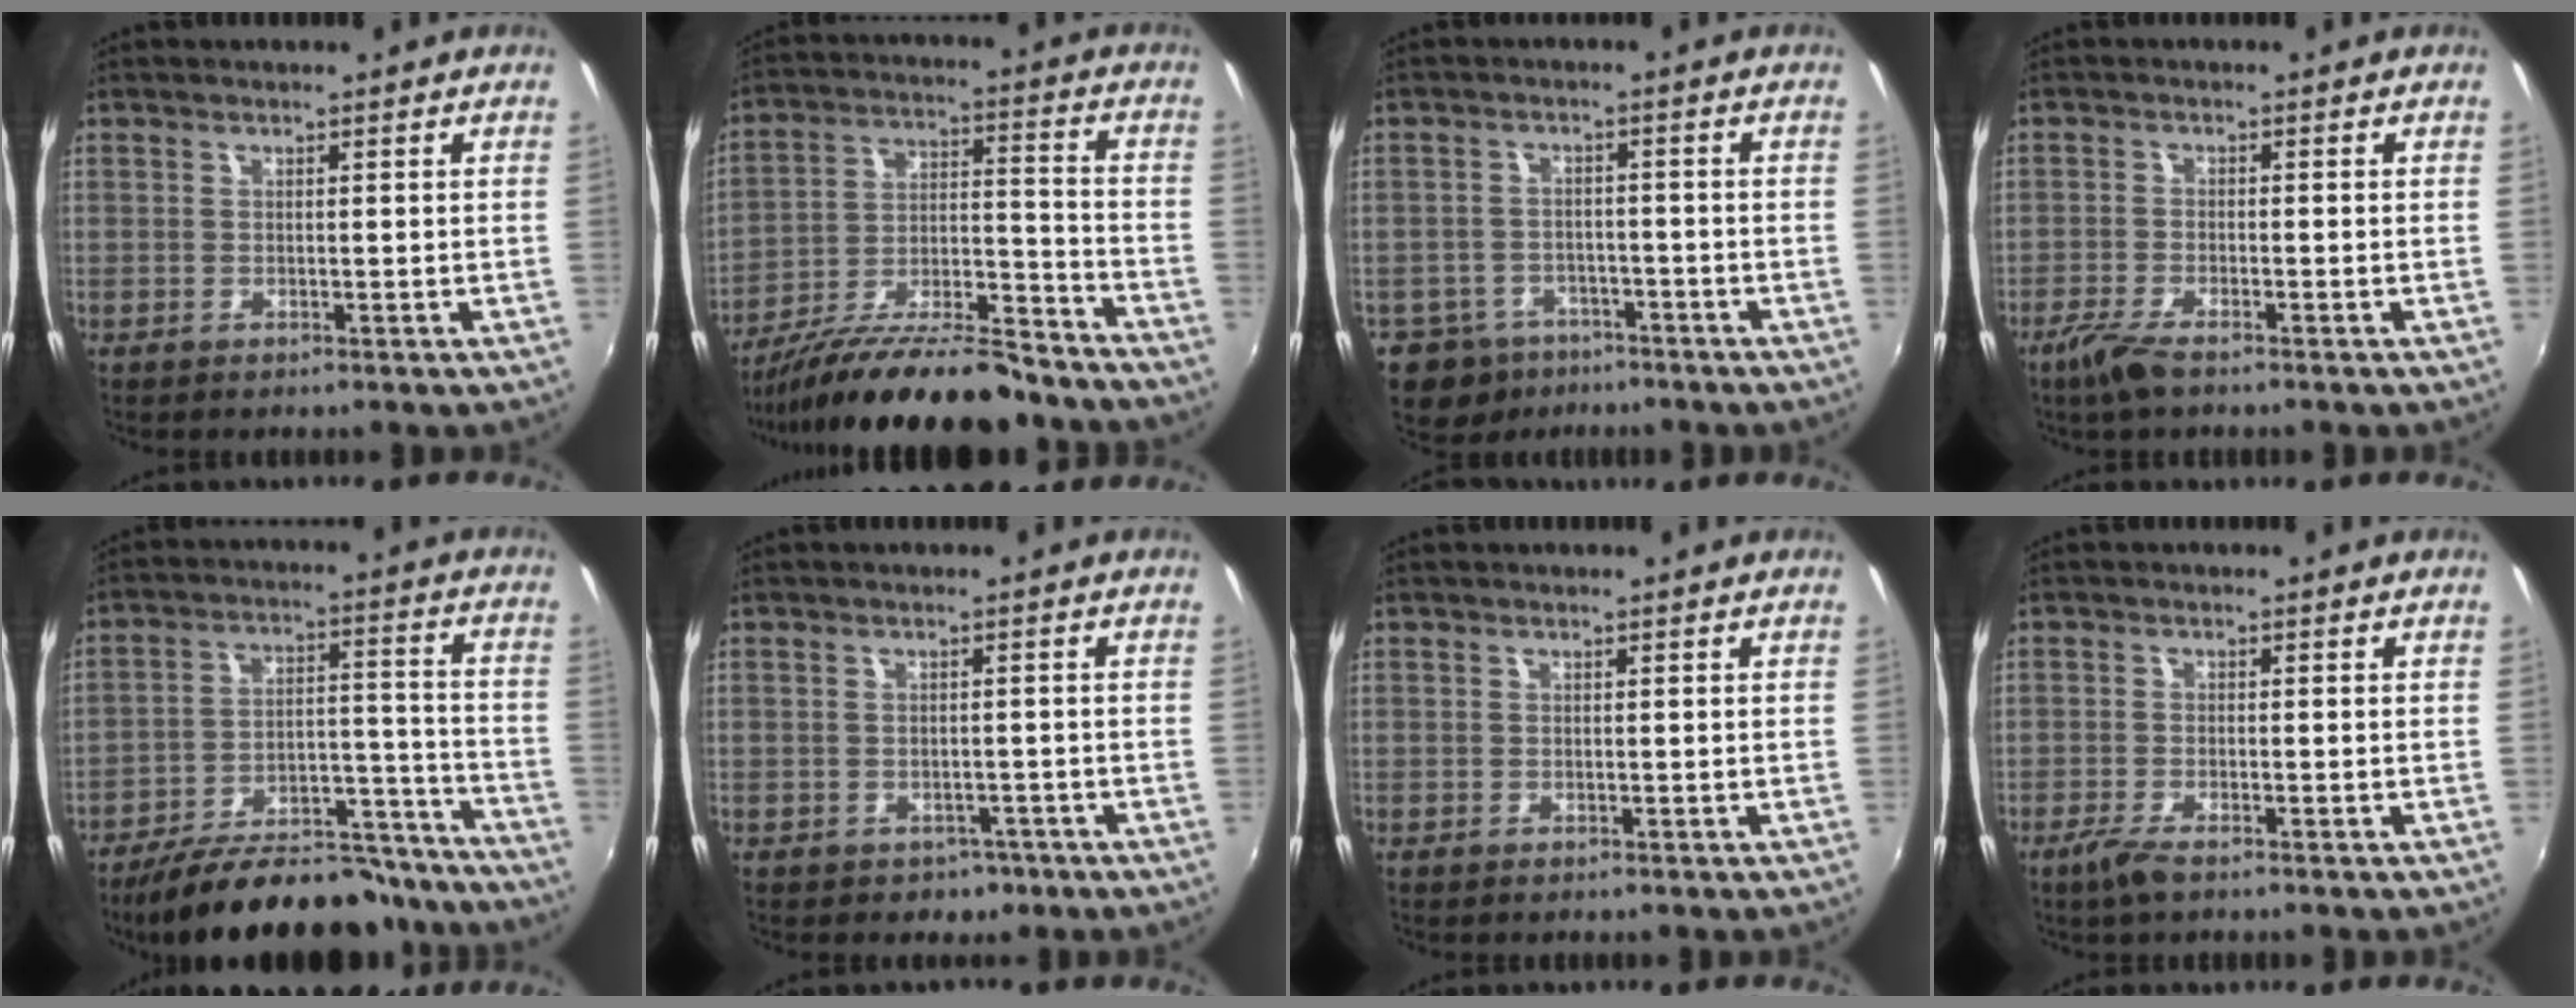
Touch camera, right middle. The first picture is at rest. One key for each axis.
{"total": 21.4, "fx": -18.1, "fy": 3.8, "fz": 10.8, "tx": -0.192, "ty": -0.025, "tz": -0.281}
{"total": 8.8, "fx": -5.8, "fy": 6.3, "fz": 2.1, "tx": -0.070, "ty": 0.010, "tz": -0.085}
{"total": 4.8, "fx": -3.5, "fy": 1.0, "fz": 3.1, "tx": -0.083, "ty": -0.010, "tz": -0.070}
{"total": 24.6, "fx": -21.2, "fy": 7.8, "fz": 9.7, "tx": -0.169, "ty": 0.021, "tz": -0.281}
{"total": 3.5, "fx": -1.9, "fy": 2.8, "fz": 0.8, "tx": -0.024, "ty": -0.001, "tz": -0.019}
{"total": 0.0}
{"total": 3.4, "fx": -2.4, "fy": 0.6, "fz": 2.3, "tx": -0.059, "ty": -0.007, "tz": -0.047}